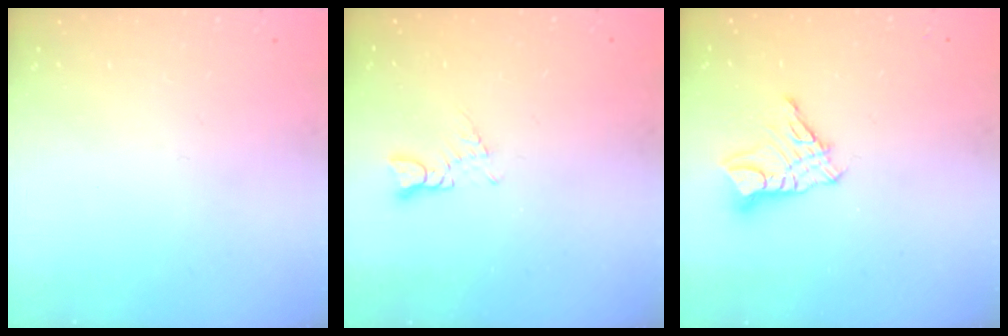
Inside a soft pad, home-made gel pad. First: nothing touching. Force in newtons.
{"total": 1.6, "press": 1.6, "slide": 0.2}
{"total": 9.5, "press": 9.5, "slide": 0.7}